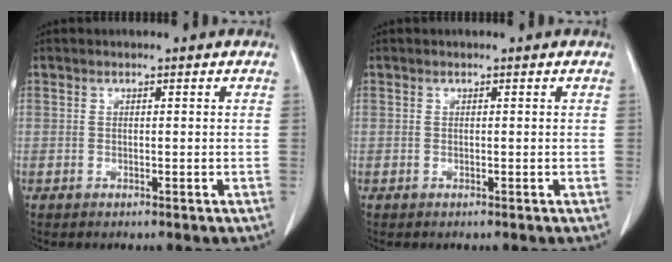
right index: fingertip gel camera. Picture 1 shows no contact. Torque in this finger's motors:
{"motor_torque": [0.00, 0.00, 0.00, 0.00]}